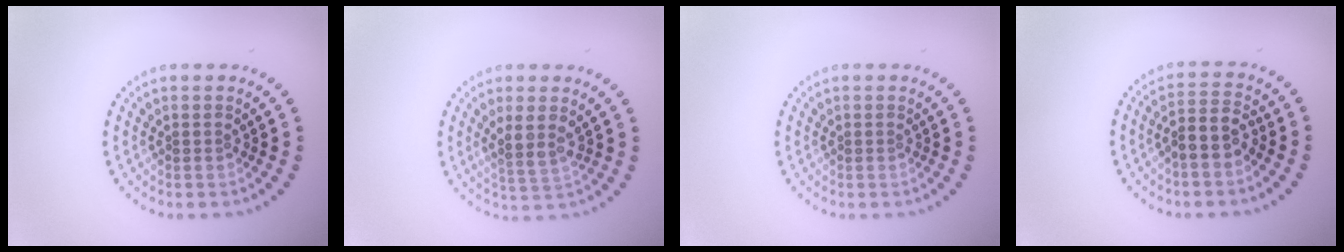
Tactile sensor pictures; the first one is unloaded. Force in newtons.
{"total": 2.5, "press": 2.1, "slide": 1.3}
{"total": 0.0}
{"total": 3.0, "press": 2.6, "slide": 1.4}